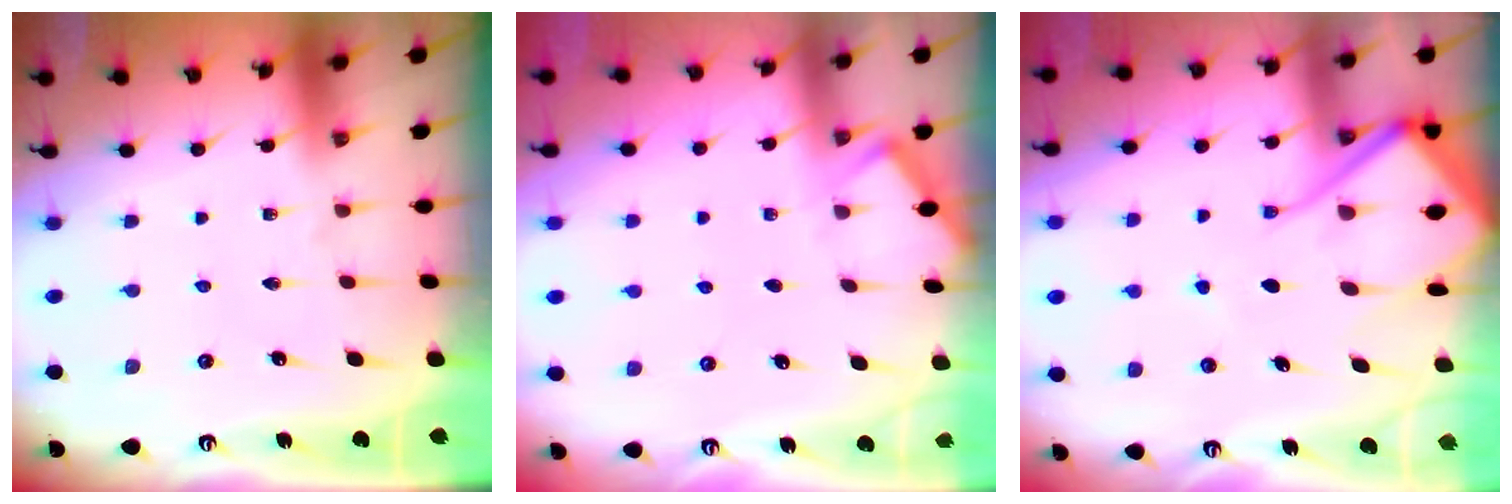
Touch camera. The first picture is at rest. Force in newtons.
{"total": 2.7, "press": 2.7, "slide": 0.2}
{"total": 12.7, "press": 12.6, "slide": 1.3}